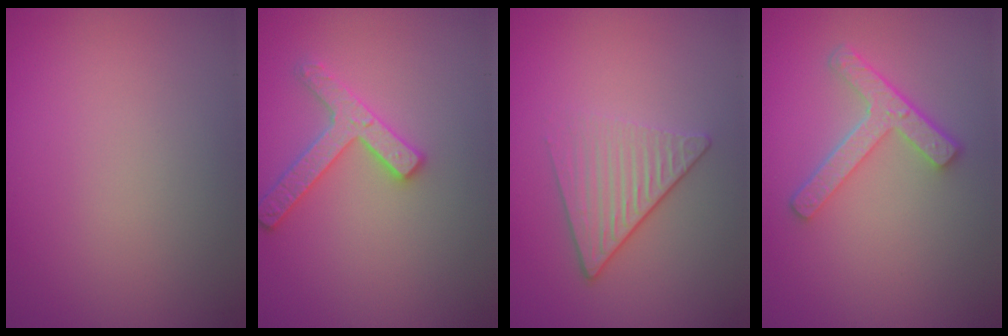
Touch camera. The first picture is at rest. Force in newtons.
{"total": 3.2, "press": 3.0, "slide": 0.9}
{"total": 4.1, "press": 2.9, "slide": 2.8}
{"total": 3.9, "press": 2.9, "slide": 2.5}